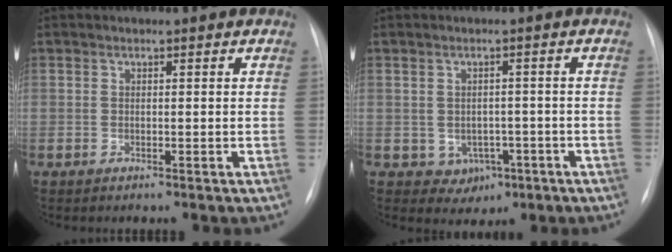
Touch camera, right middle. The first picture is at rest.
{"total": 4.4, "force": [-1.7, 3.7, 1.7], "torque": [-0.018, 0.011, -0.007]}